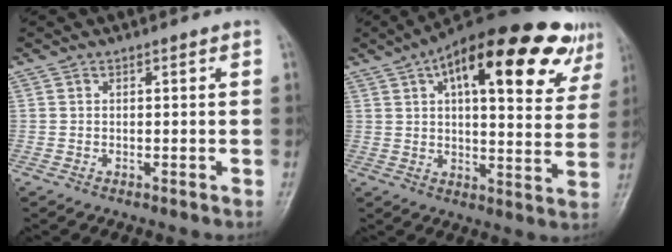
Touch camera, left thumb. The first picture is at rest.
{"total": 26.2, "force": [13.1, 10.0, 20.3], "torque": [-0.268, 0.004, 0.182]}